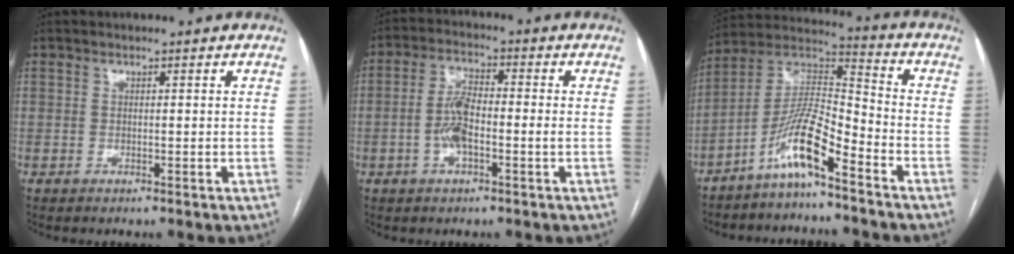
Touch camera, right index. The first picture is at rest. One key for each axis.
{"total": 5.9, "fx": -1.3, "fy": 1.7, "fz": 5.5, "tx": -0.118, "ty": 0.011, "tz": -0.029}
{"total": 10.4, "fx": -6.7, "fy": 1.0, "fz": 8.0, "tx": -0.166, "ty": 0.013, "tz": -0.133}